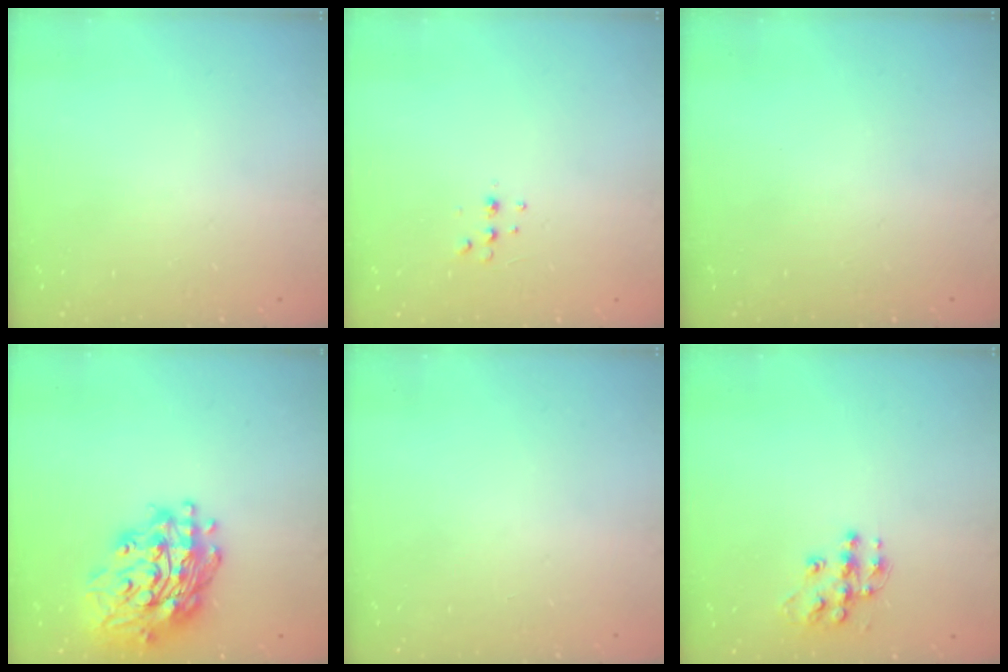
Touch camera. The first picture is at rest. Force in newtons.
{"total": 4.1, "press": 3.9, "slide": 1.3}
{"total": 0.0}
{"total": 20.7, "press": 20.6, "slide": 1.9}
{"total": 0.0}
{"total": 10.8, "press": 10.8, "slide": 0.6}